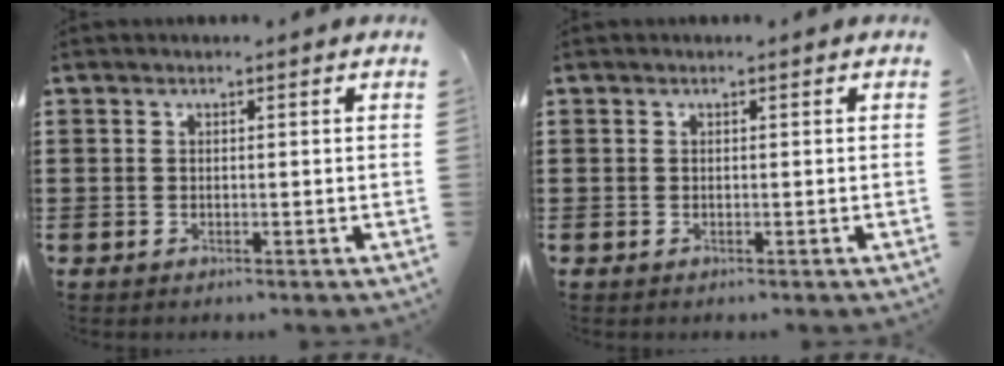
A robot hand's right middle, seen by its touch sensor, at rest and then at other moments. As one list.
[{"total": 0.0}]